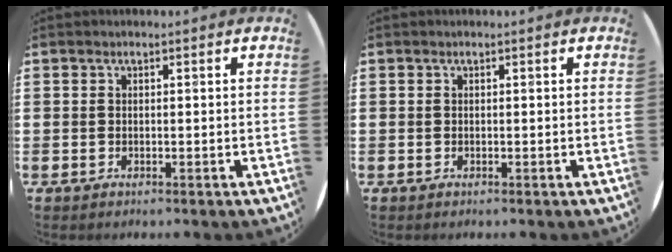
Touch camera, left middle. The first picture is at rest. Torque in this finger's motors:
{"motor_torque": [0.00, 0.00, 0.00, 0.00]}